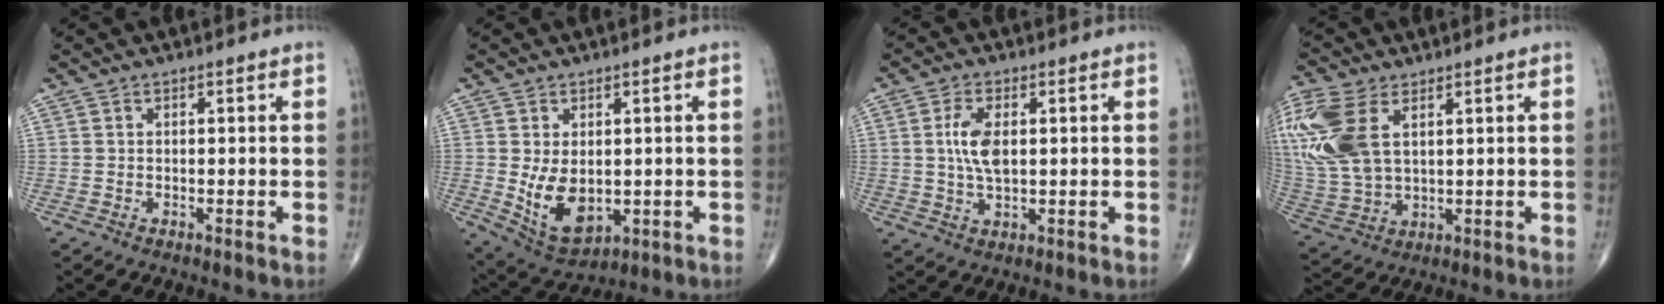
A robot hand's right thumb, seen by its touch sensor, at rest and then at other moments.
{"total": 9.4, "force": [-0.6, 6.0, 7.3], "torque": [-0.107, -0.016, 0.011]}
{"total": 6.4, "force": [0.9, 3.1, 5.5], "torque": [-0.113, -0.001, 0.017]}
{"total": 17.6, "force": [5.9, 10.3, 13.1], "torque": [-0.328, -0.008, 0.120]}